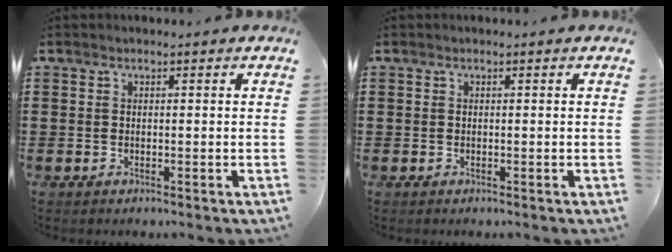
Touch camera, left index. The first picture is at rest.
{"total": 0.0}